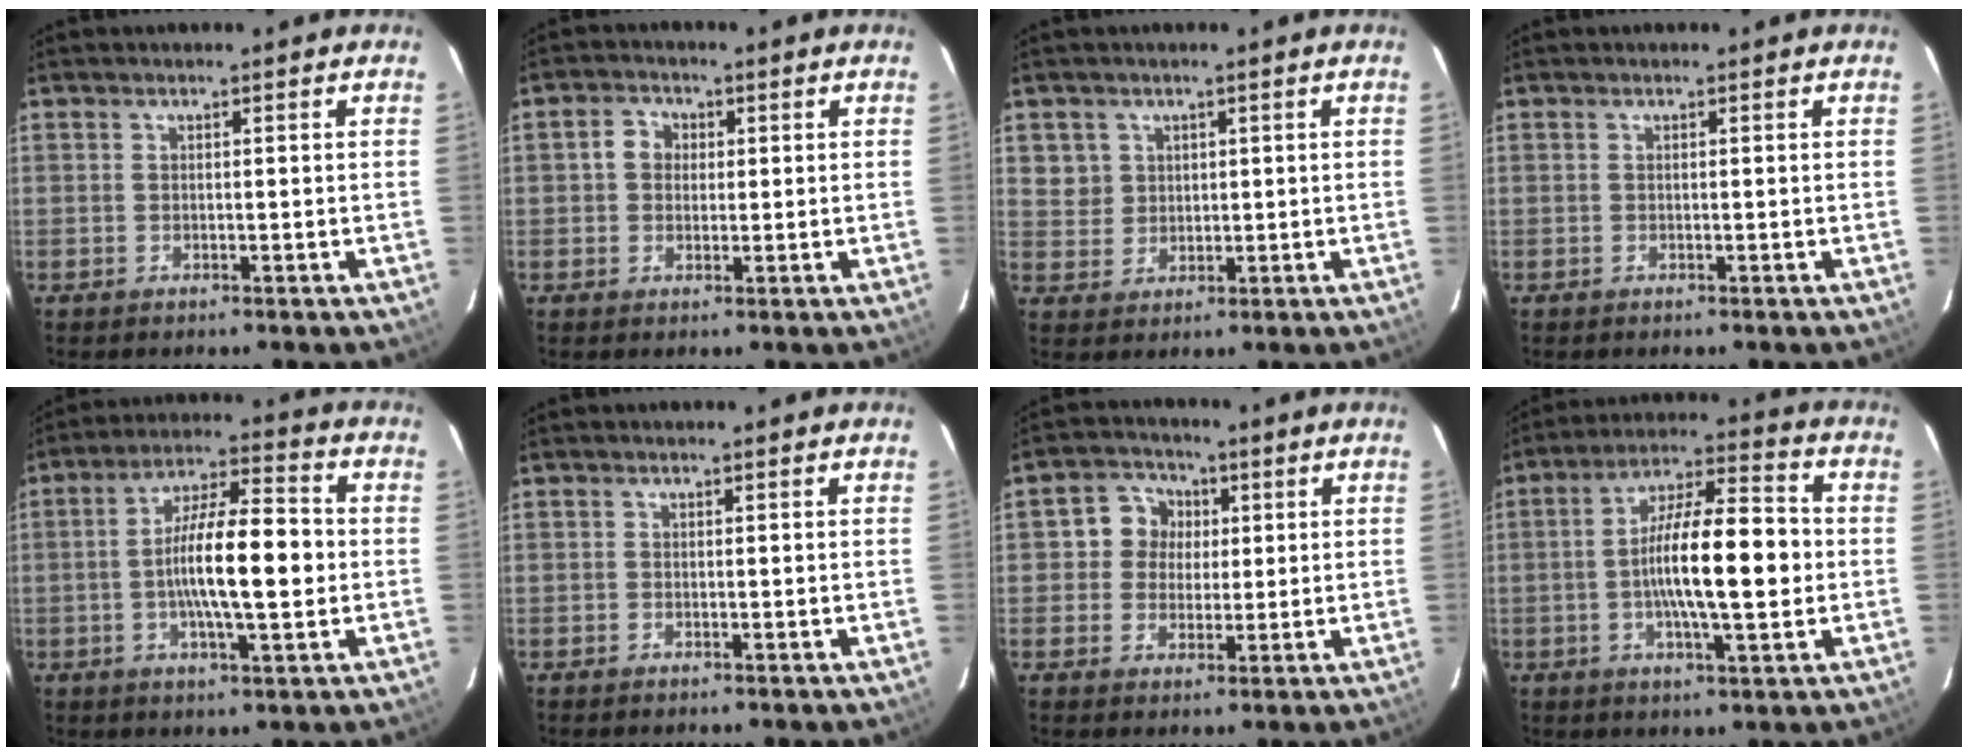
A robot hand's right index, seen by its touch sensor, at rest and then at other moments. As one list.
[{"total": 3.7, "force": [0.4, 3.3, 1.5], "torque": [-0.025, 0.016, 0.004]}, {"total": 4.4, "force": [1.5, 4.1, 0.6], "torque": [0.004, 0.015, 0.035]}, {"total": 0.0}, {"total": 13.1, "force": [-1.2, 3.2, 12.7], "torque": [-0.228, 0.007, -0.024]}, {"total": 0.0}, {"total": 6.2, "force": [0.8, 5.9, 1.6], "torque": [-0.024, 0.022, 0.010]}, {"total": 14.6, "force": [-1.2, 3.7, 14.0], "torque": [-0.246, 0.010, -0.024]}]